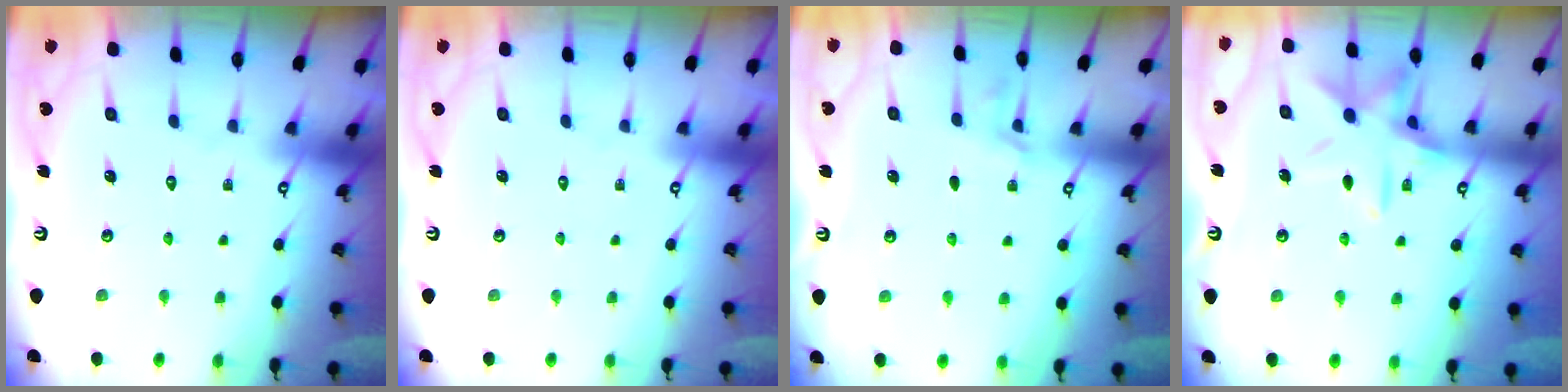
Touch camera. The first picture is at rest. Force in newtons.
{"total": 0.0}
{"total": 1.3, "press": 1.2, "slide": 0.3}
{"total": 13.5, "press": 13.4, "slide": 1.0}